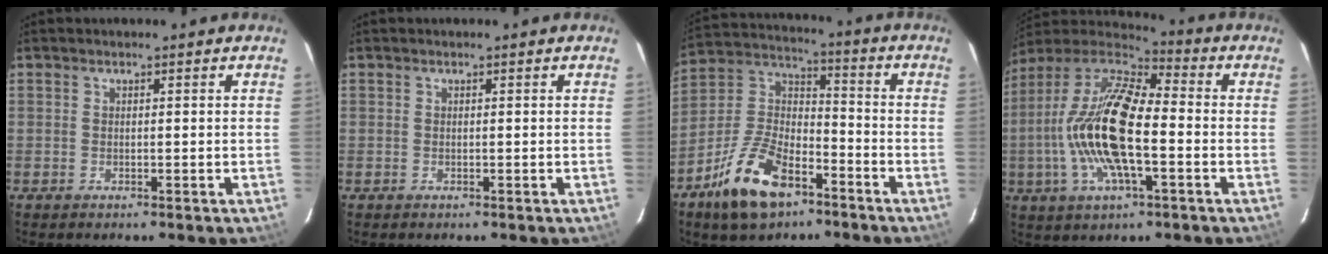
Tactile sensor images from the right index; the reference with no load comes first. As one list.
[{"total": 0.0}, {"total": 16.0, "force": [-9.2, 8.0, 10.3], "torque": [-0.220, 0.012, -0.168]}, {"total": 19.3, "force": [-3.2, 6.8, 17.8], "torque": [-0.352, -0.003, -0.072]}]